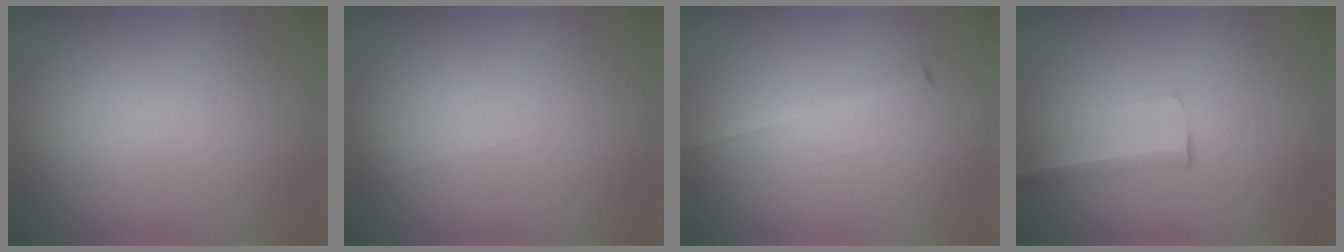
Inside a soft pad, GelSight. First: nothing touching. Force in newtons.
{"total": 1.5}
{"total": 1.6}
{"total": 2.5}